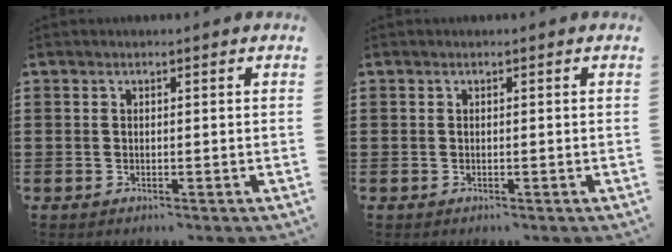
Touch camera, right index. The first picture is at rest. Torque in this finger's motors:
{"motor_torque": [0.08, 0.08, 0.00, 0.00]}